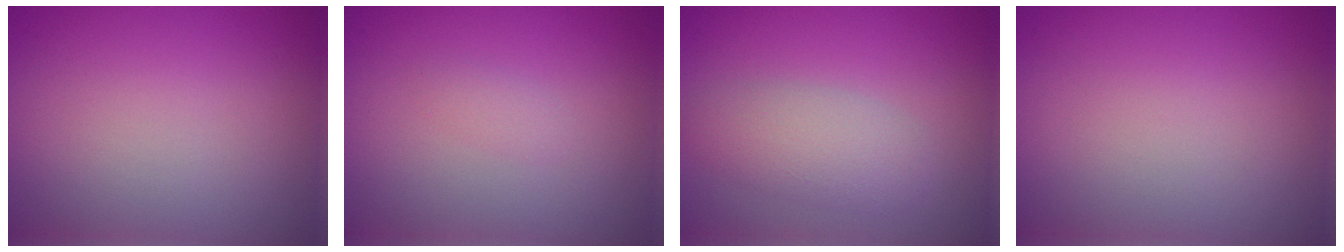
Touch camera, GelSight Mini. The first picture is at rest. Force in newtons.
{"total": 0.8, "press": 0.8, "slide": 0.1}
{"total": 3.2, "press": 3.2, "slide": 0.2}
{"total": 0.0}